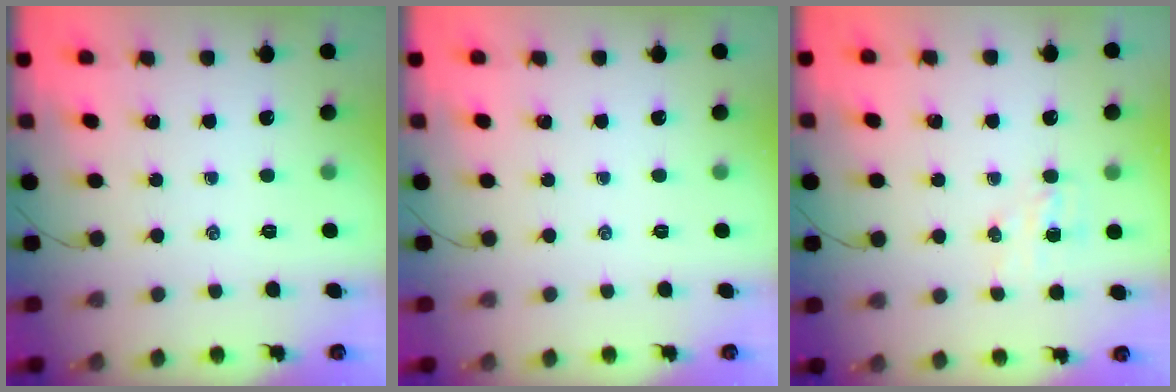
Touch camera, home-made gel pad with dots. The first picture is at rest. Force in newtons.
{"total": 0.0}
{"total": 4.6, "press": 4.4, "slide": 1.2}